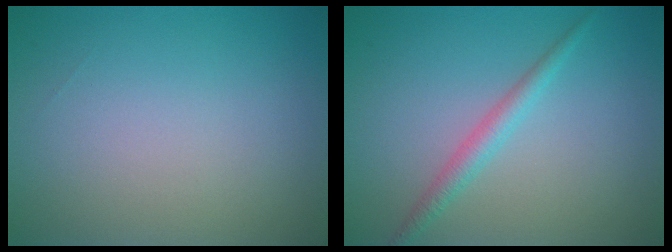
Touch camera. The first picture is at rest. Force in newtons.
{"total": 1.9, "press": 1.9, "slide": 0.0}